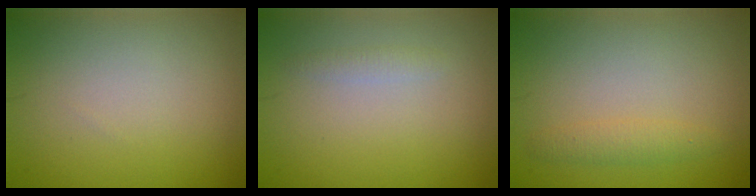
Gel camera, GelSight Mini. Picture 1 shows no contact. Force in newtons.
{"total": 0.8, "press": 0.8, "slide": 0.0}
{"total": 1.5, "press": 1.5, "slide": 0.1}